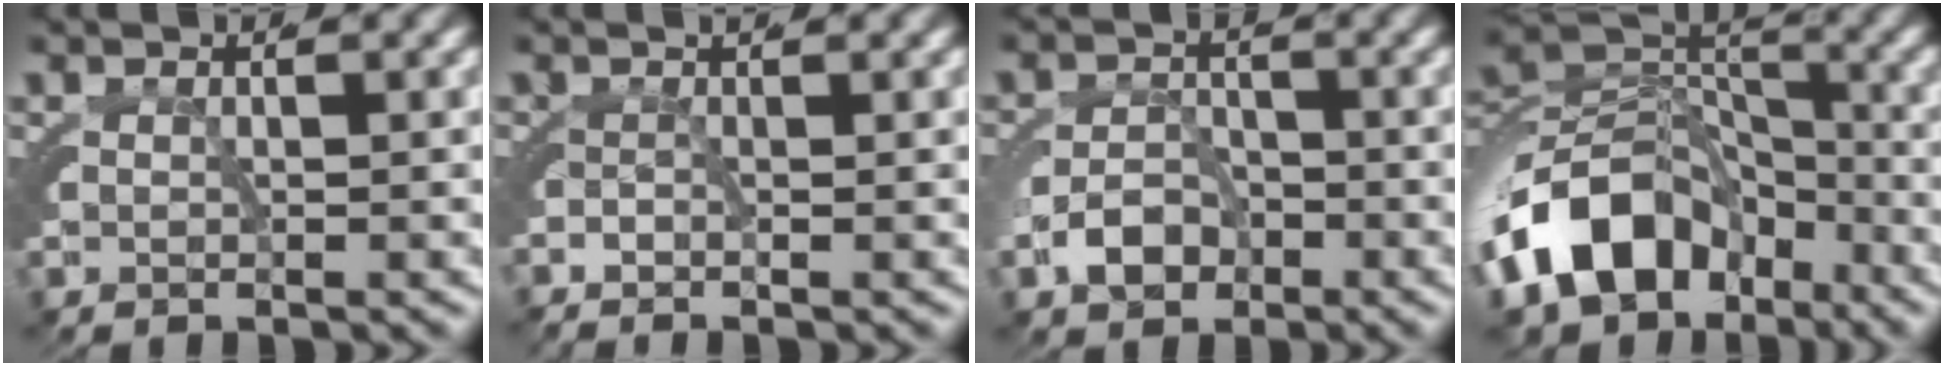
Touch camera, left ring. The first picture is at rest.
{"total": 1.0, "force": [-0.6, 0.6, 0.5], "torque": [-0.009, 0.006, -0.017]}
{"total": 2.8, "force": [-1.8, 1.9, 1.0], "torque": [0.000, -0.001, -0.035]}
{"total": 9.3, "force": [-4.3, 6.3, 5.4], "torque": [-0.085, -0.017, -0.068]}